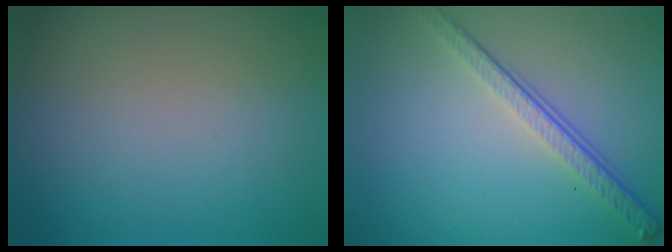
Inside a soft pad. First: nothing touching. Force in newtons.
{"total": 4.0, "press": 2.8, "slide": 2.8}